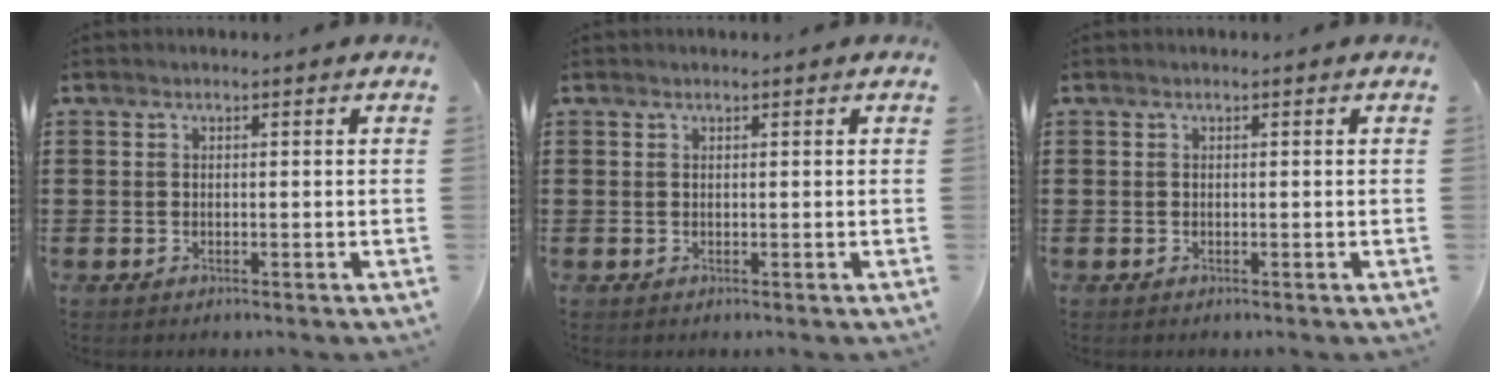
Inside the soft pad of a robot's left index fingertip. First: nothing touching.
{"total": 0.0}
{"total": 0.0}